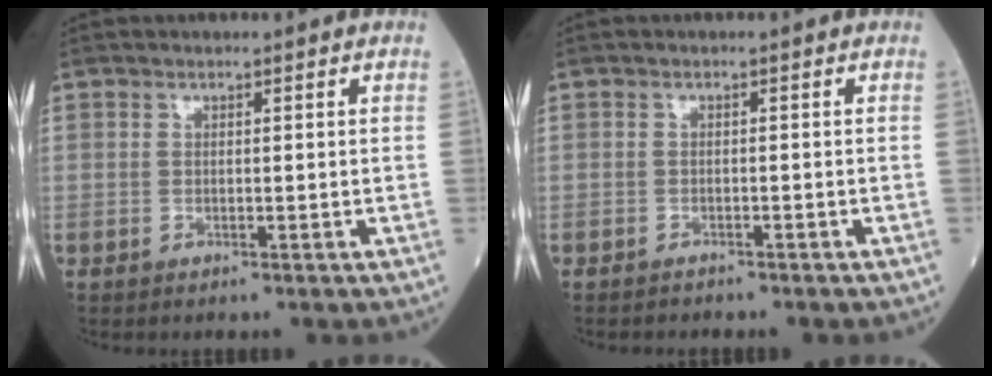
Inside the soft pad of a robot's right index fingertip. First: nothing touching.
{"total": 1.1, "force": [-1.0, 0.3, 0.0], "torque": [-0.006, -0.001, -0.017]}